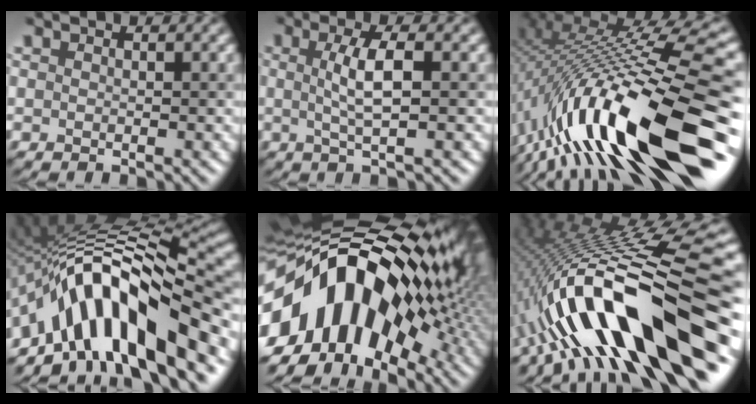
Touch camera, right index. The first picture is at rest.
{"total": 3.7, "force": [0.3, 0.7, 3.6], "torque": [-0.065, 0.004, 0.002]}
{"total": 18.4, "force": [-5.1, 4.3, 17.2], "torque": [-0.279, 0.028, -0.101]}
{"total": 13.6, "force": [-5.6, 5.0, 11.4], "torque": [-0.170, 0.028, -0.099]}
{"total": 18.1, "force": [0.1, 10.8, 14.5], "torque": [-0.222, 0.023, -0.015]}
{"total": 15.5, "force": [-4.7, 3.8, 14.3], "torque": [-0.229, 0.026, -0.068]}